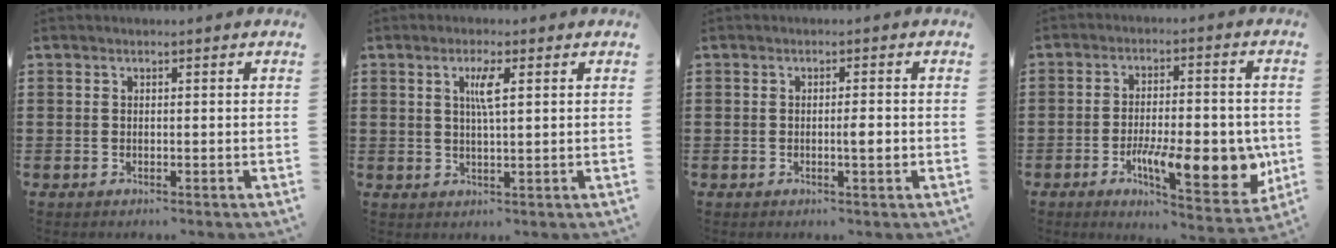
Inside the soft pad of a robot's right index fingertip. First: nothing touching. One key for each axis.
{"total": 3.4, "fx": 1.0, "fy": 0.4, "fz": 3.2, "tx": -0.066, "ty": 0.002, "tz": 0.015}
{"total": 2.1, "fx": -0.3, "fy": 0.3, "fz": 2.1, "tx": -0.036, "ty": -0.004, "tz": -0.005}
{"total": 13.3, "fx": -4.0, "fy": 4.7, "fz": 11.8, "tx": -0.175, "ty": -0.008, "tz": -0.061}